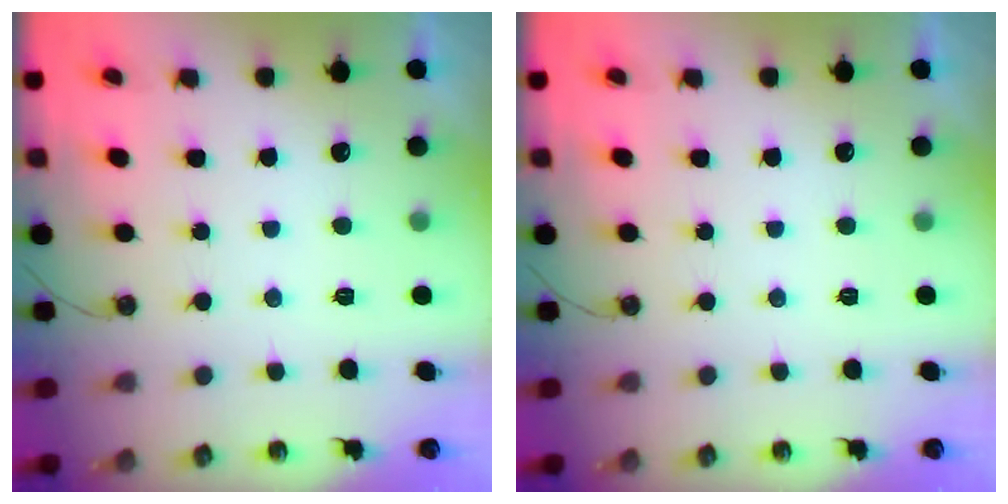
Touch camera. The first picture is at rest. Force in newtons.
{"total": 0.0}